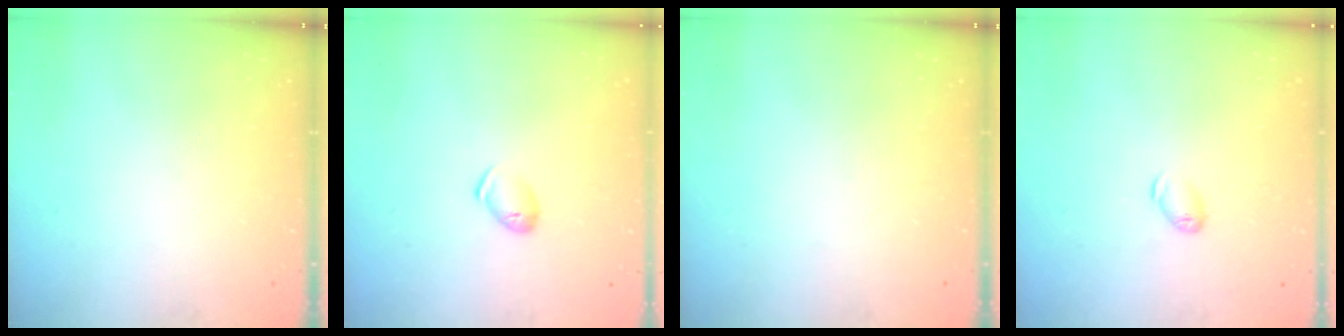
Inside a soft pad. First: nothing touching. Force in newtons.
{"total": 6.2, "press": 6.2, "slide": 1.1}
{"total": 0.0}
{"total": 6.6, "press": 6.5, "slide": 1.1}